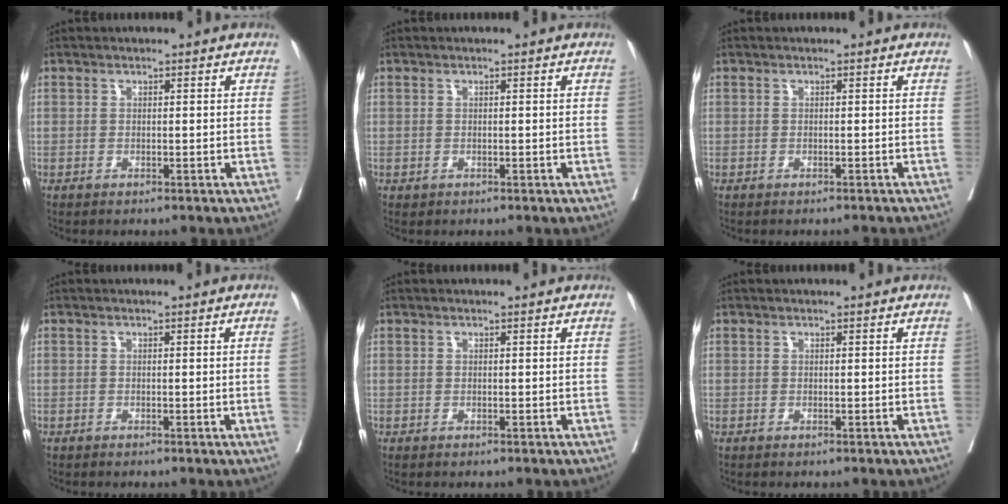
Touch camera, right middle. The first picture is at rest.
{"total": 0.0}
{"total": 1.5, "force": [-1.5, 0.1, 0.2], "torque": [-0.006, -0.004, -0.018]}
{"total": 0.9, "force": [-0.2, -0.4, 0.8], "torque": [-0.005, 0.001, -0.002]}
{"total": 0.0}
{"total": 0.0}